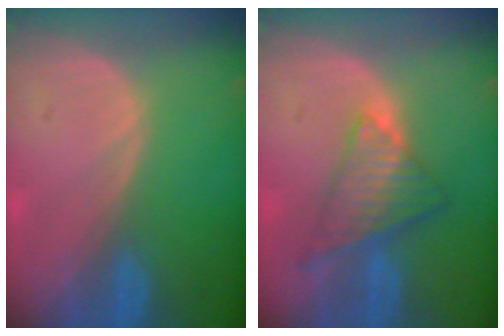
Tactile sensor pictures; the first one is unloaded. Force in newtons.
{"total": 7.6, "press": 6.4, "slide": 4.0}